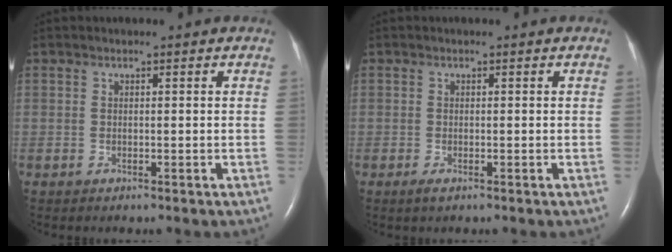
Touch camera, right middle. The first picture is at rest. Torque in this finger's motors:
{"motor_torque": [0.18, -0.16, 0.00, 0.00]}